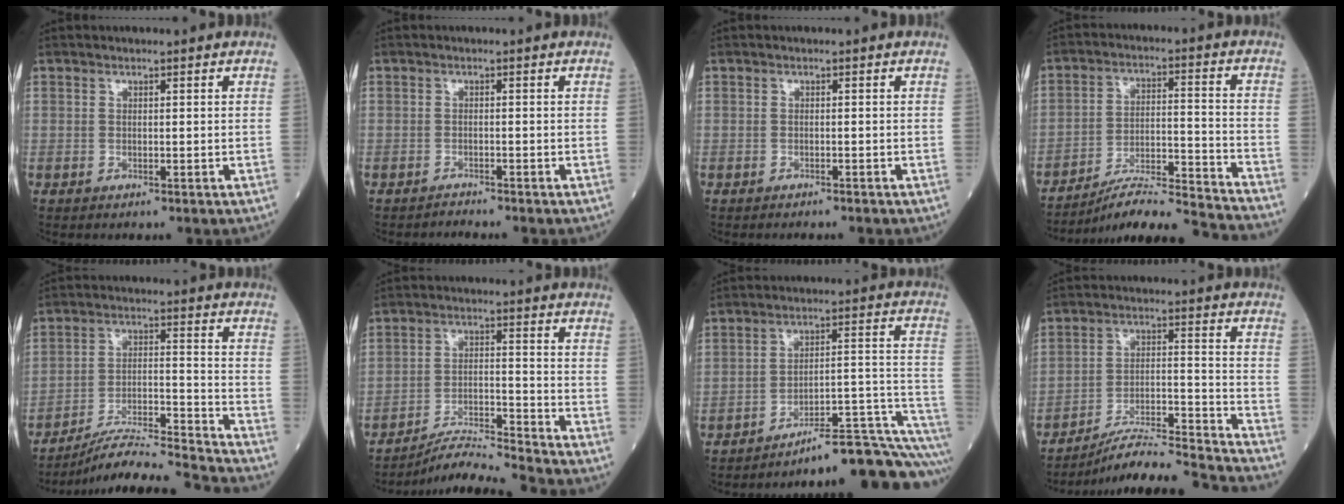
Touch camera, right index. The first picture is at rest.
{"total": 1.2, "force": [-1.1, -0.2, -0.3], "torque": [0.004, -0.005, -0.018]}
{"total": 2.0, "force": [-1.9, 0.2, 0.6], "torque": [-0.010, -0.002, -0.024]}
{"total": 15.9, "force": [-15.2, -1.5, 4.4], "torque": [-0.067, 0.008, -0.240]}
{"total": 14.1, "force": [-13.5, -1.8, 3.8], "torque": [-0.055, 0.014, -0.227]}
{"total": 8.0, "force": [-7.5, -2.5, 0.7], "torque": [-0.017, -0.001, -0.137]}
{"total": 17.6, "force": [-15.2, 1.1, 8.9], "torque": [-0.046, 0.053, -0.209]}
{"total": 17.4, "force": [-16.5, -1.3, 5.3], "torque": [-0.085, 0.007, -0.258]}